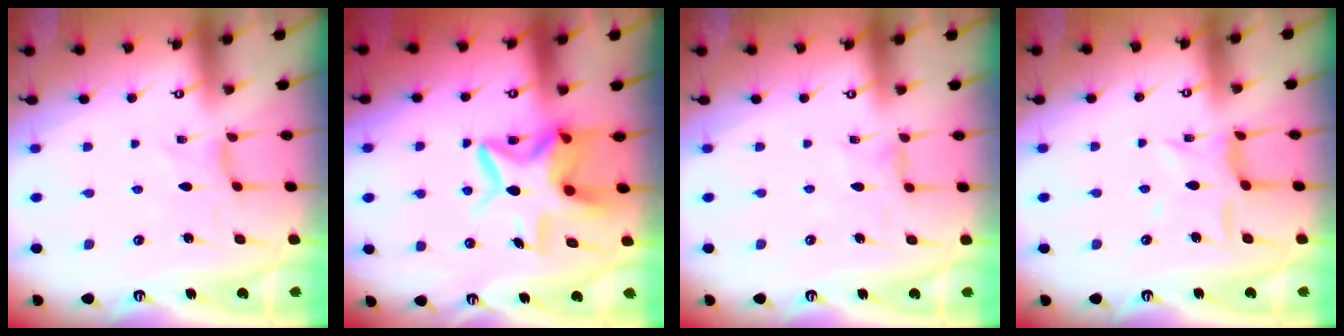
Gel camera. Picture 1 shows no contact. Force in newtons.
{"total": 12.7, "press": 12.6, "slide": 2.0}
{"total": 1.0, "press": 1.0, "slide": 0.3}
{"total": 7.7, "press": 7.7, "slide": 0.6}